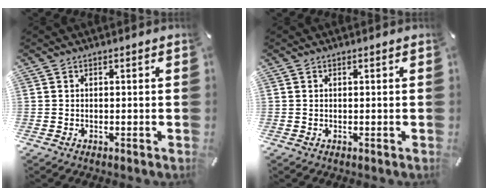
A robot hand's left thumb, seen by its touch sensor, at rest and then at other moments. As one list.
[{"total": 0.0}]